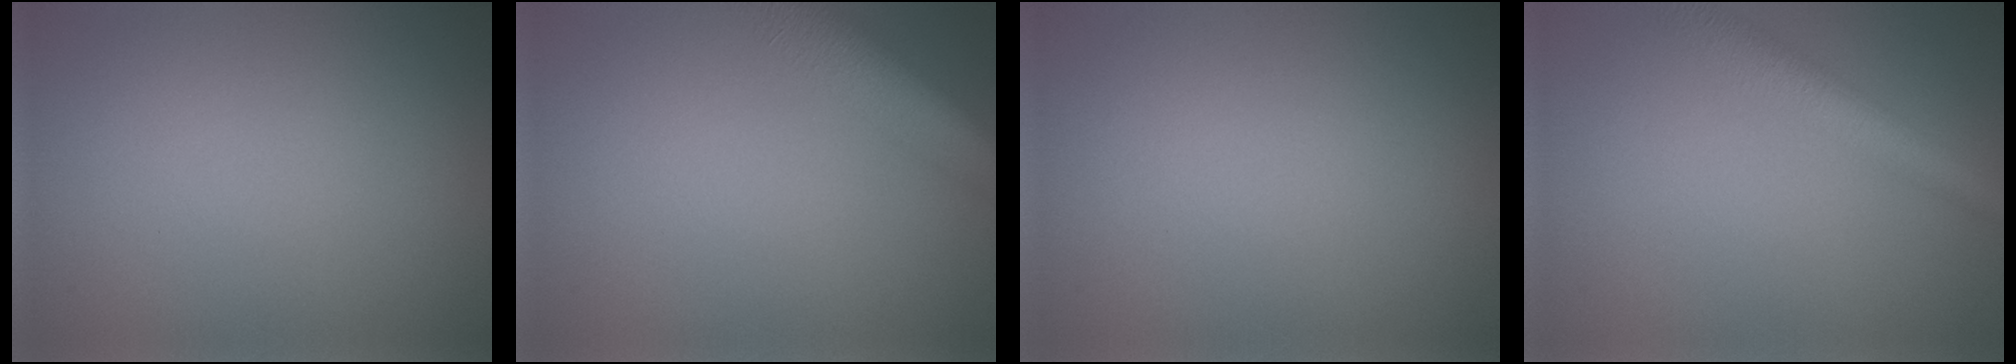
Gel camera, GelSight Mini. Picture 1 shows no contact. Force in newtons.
{"total": 6.2, "press": 6.2, "slide": 0.4}
{"total": 0.0}
{"total": 4.3, "press": 4.3, "slide": 0.2}